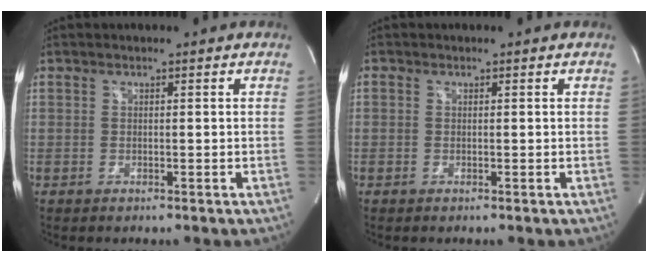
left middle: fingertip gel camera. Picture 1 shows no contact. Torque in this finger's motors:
{"motor_torque": [-0.01, -0.36, 0.05, -0.01]}